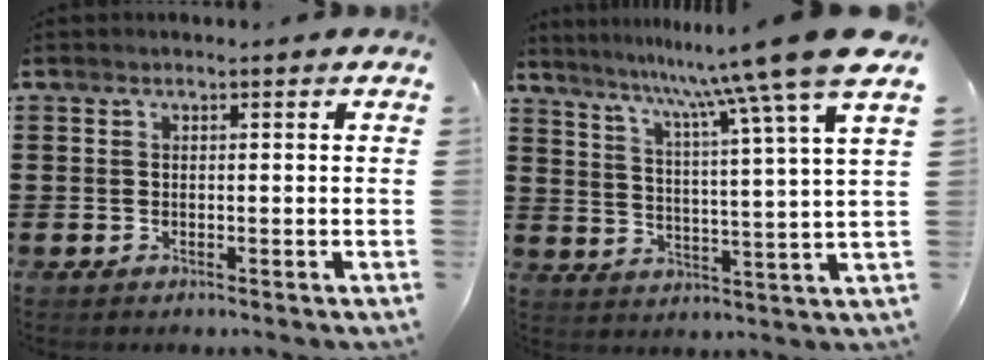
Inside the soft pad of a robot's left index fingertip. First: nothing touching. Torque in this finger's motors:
{"motor_torque": [1.21, -0.92, 1.05, 0.21]}